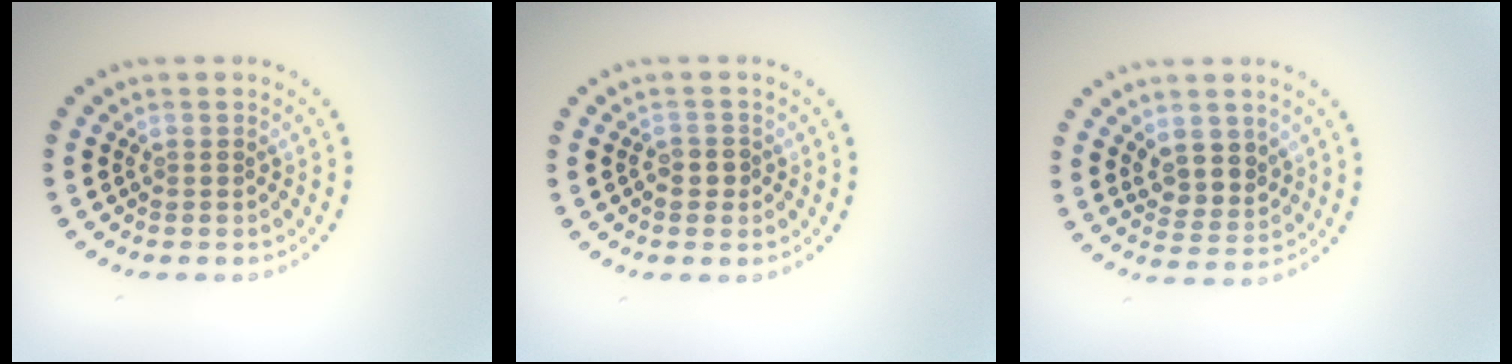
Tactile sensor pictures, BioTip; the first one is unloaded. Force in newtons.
{"total": 1.0, "press": 0.9, "slide": 0.5}
{"total": 3.1, "press": 2.8, "slide": 1.4}